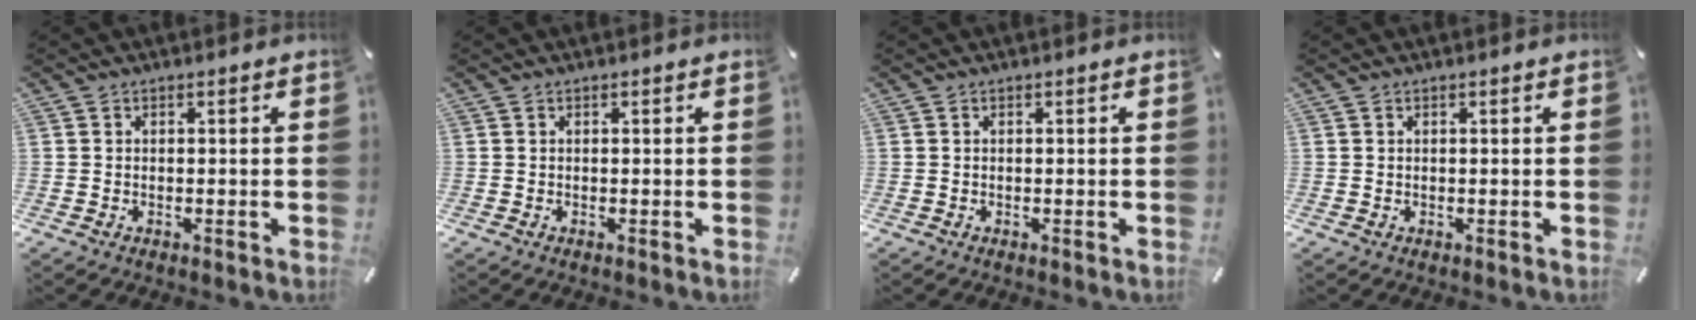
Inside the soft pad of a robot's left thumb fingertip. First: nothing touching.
{"total": 0.0}
{"total": 0.0}
{"total": 0.0}